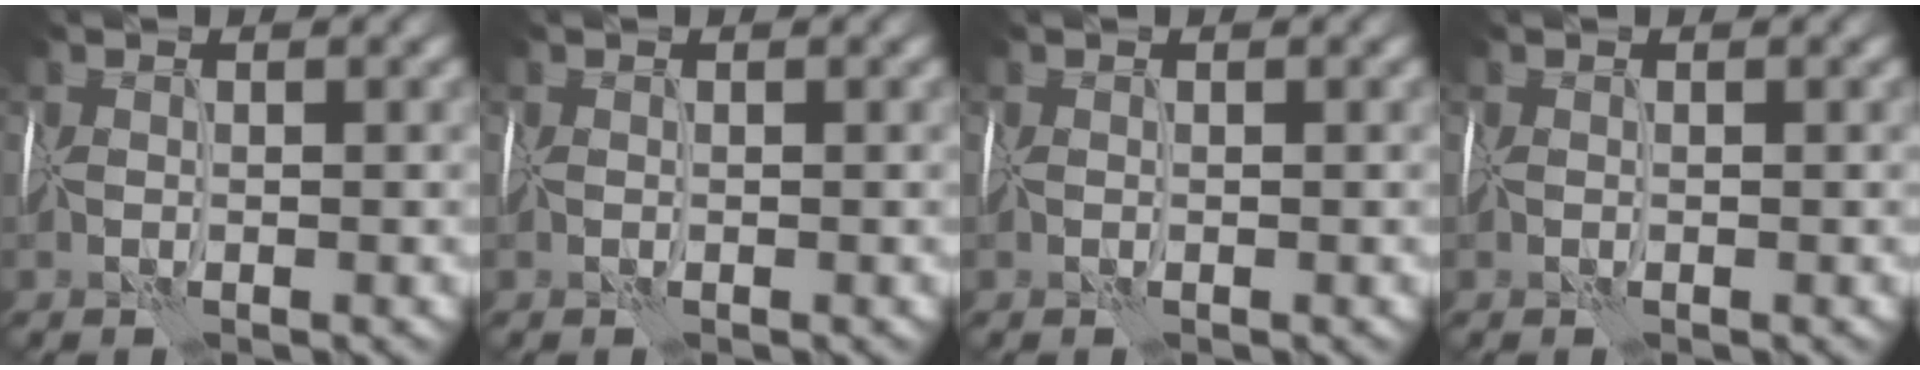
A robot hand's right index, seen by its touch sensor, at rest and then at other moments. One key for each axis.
{"total": 0.0}
{"total": 0.0}
{"total": 0.0}